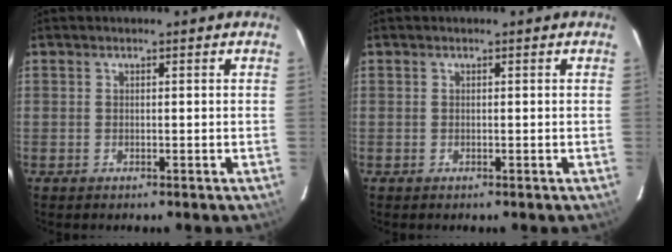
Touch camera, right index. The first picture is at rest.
{"total": 0.0}